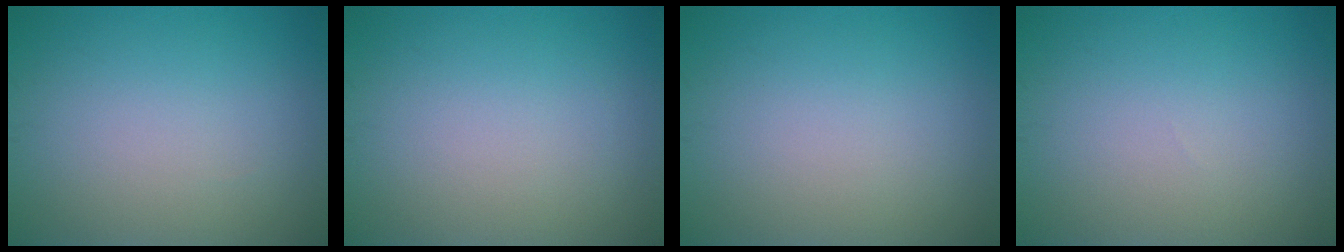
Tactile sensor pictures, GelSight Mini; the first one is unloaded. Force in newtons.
{"total": 0.0}
{"total": 0.0}
{"total": 0.0}